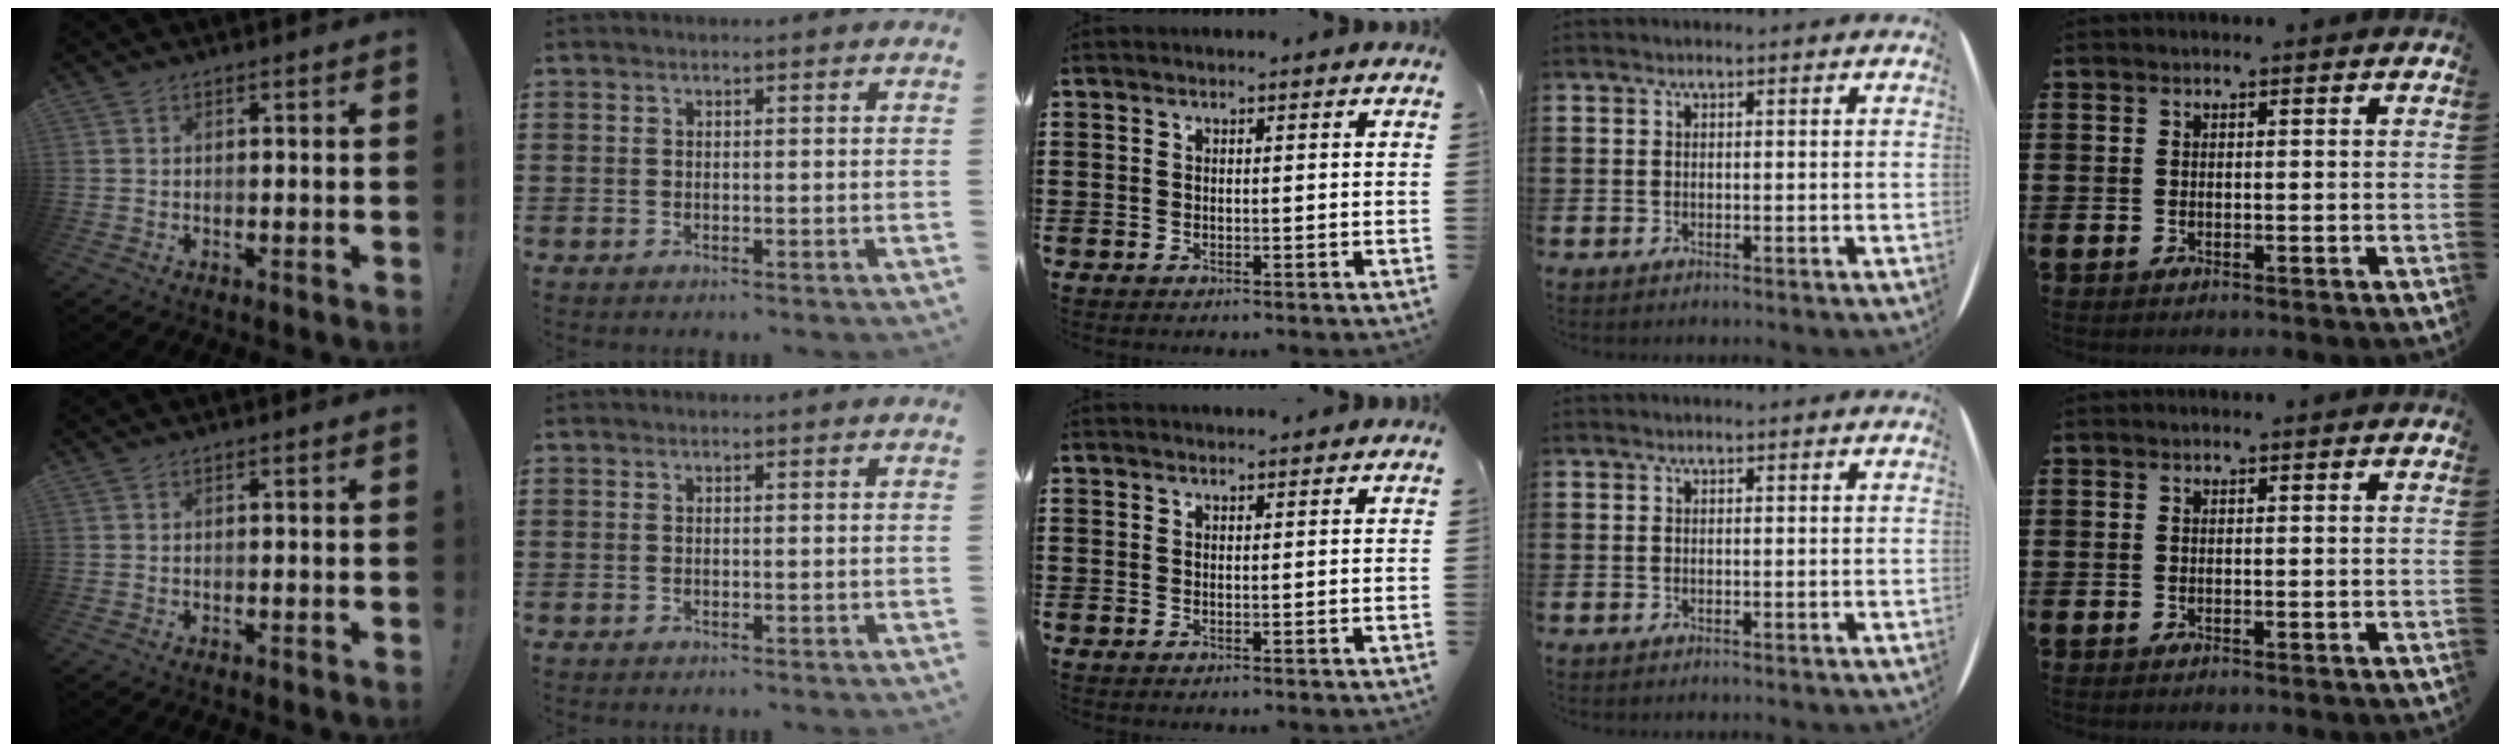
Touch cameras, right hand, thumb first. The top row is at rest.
{"middle": {"total": 0.9, "force": [0.9, 0.0, 0.1], "torque": [0.004, -0.004, 0.015]}}